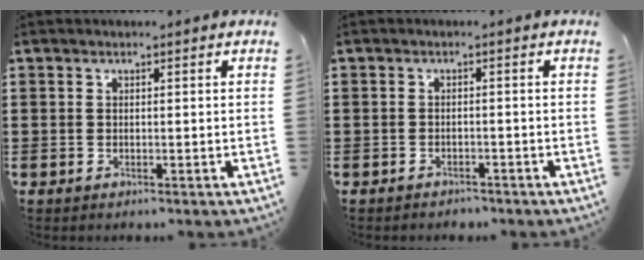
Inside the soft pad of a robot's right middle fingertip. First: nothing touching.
{"total": 1.2, "force": [-1.1, 0.3, -0.1], "torque": [-0.002, 0.003, -0.026]}